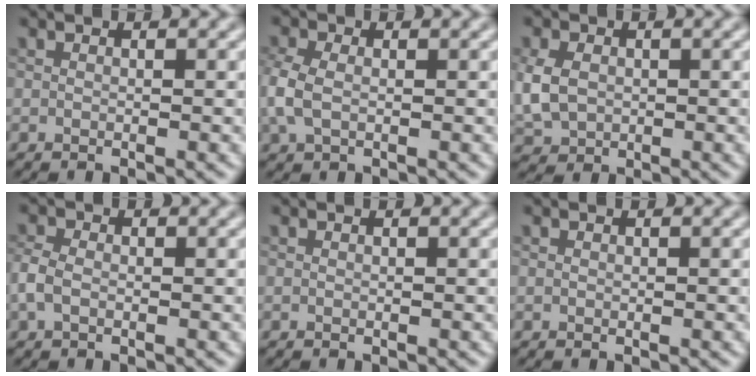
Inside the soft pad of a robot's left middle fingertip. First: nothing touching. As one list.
[{"total": 3.3, "force": [-0.3, 2.3, 2.4], "torque": [-0.065, 0.000, -0.012]}, {"total": 4.3, "force": [-0.1, 3.4, 2.6], "torque": [-0.068, -0.005, 0.004]}, {"total": 2.1, "force": [-0.6, 1.4, 1.5], "torque": [-0.037, 0.005, -0.017]}, {"total": 0.0}, {"total": 0.0}]